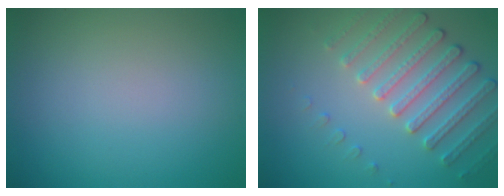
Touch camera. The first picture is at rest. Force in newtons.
{"total": 4.0, "press": 3.7, "slide": 1.5}